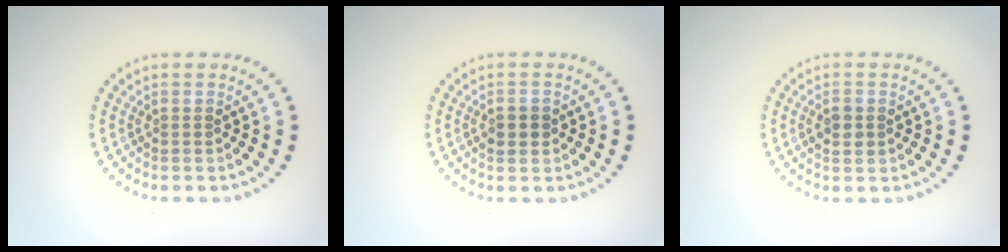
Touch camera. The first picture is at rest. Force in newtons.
{"total": 2.0, "press": 2.0, "slide": 0.2}
{"total": 1.6, "press": 1.6, "slide": 0.0}